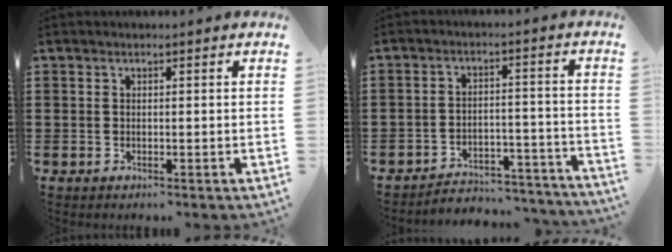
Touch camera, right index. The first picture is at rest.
{"total": 4.4, "force": [-4.3, 0.8, 0.8], "torque": [-0.018, 0.006, -0.089]}